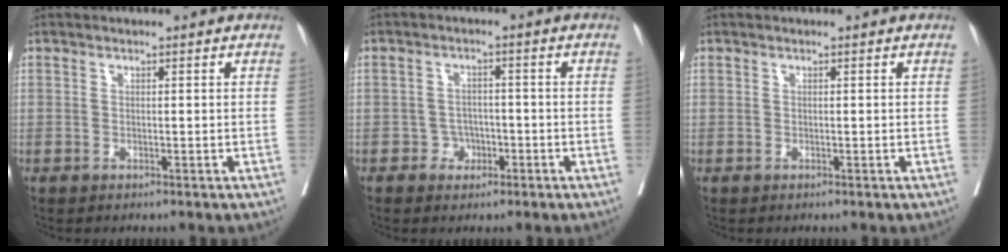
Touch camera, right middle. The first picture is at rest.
{"total": 5.5, "force": [-2.6, 4.2, 2.5], "torque": [-0.033, 0.016, -0.038]}
{"total": 0.0}